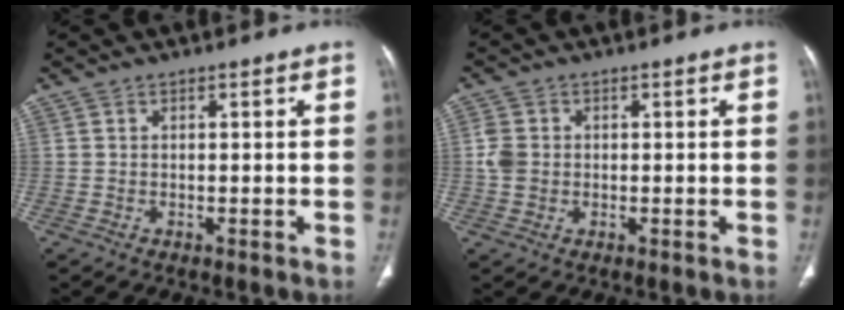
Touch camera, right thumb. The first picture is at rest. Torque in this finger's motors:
{"motor_torque": [0.26, 0.20, 0.95, 0.12, 0.02]}